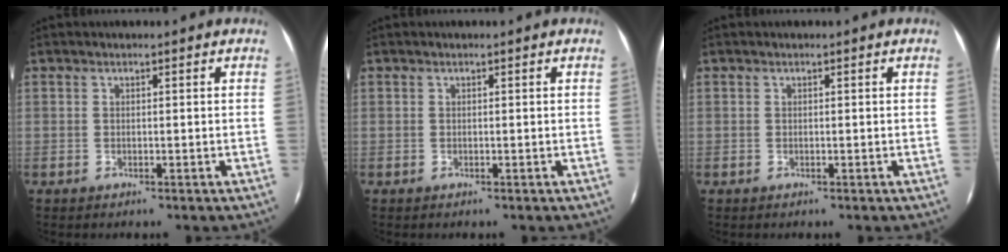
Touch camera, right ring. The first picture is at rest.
{"total": 0.0}
{"total": 0.0}